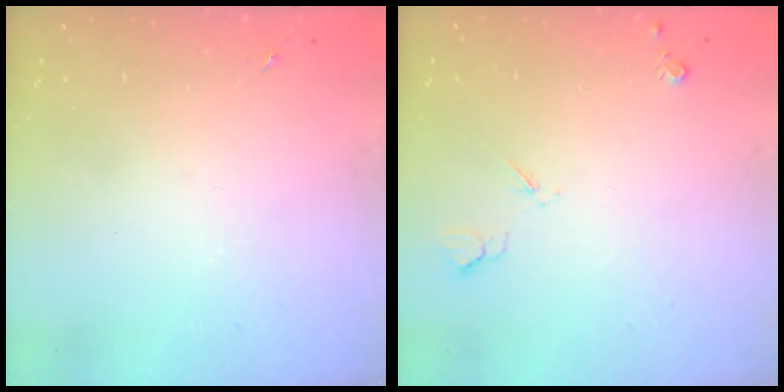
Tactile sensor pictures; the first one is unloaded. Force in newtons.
{"total": 4.1, "press": 4.0, "slide": 0.7}